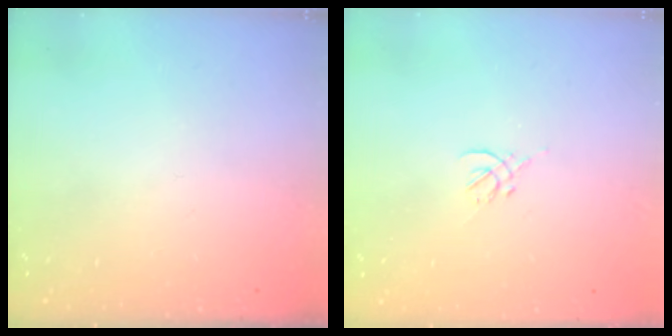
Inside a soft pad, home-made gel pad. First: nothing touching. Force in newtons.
{"total": 0.0}